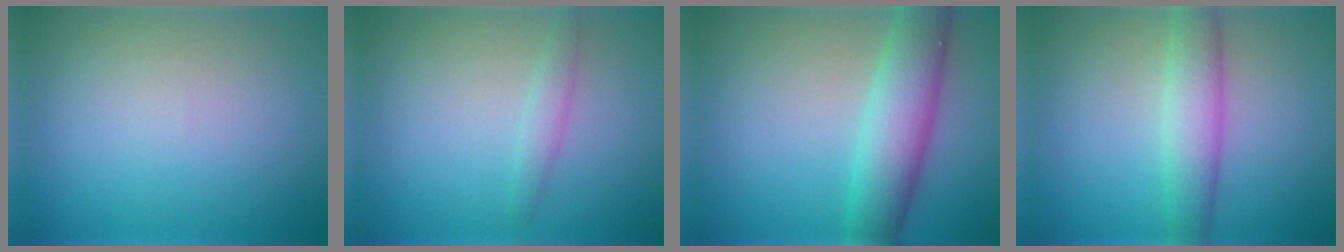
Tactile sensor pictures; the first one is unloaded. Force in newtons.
{"total": 1.5, "press": 1.5, "slide": 0.0}
{"total": 6.3, "press": 6.3, "slide": 0.2}
{"total": 4.2, "press": 4.2, "slide": 0.2}